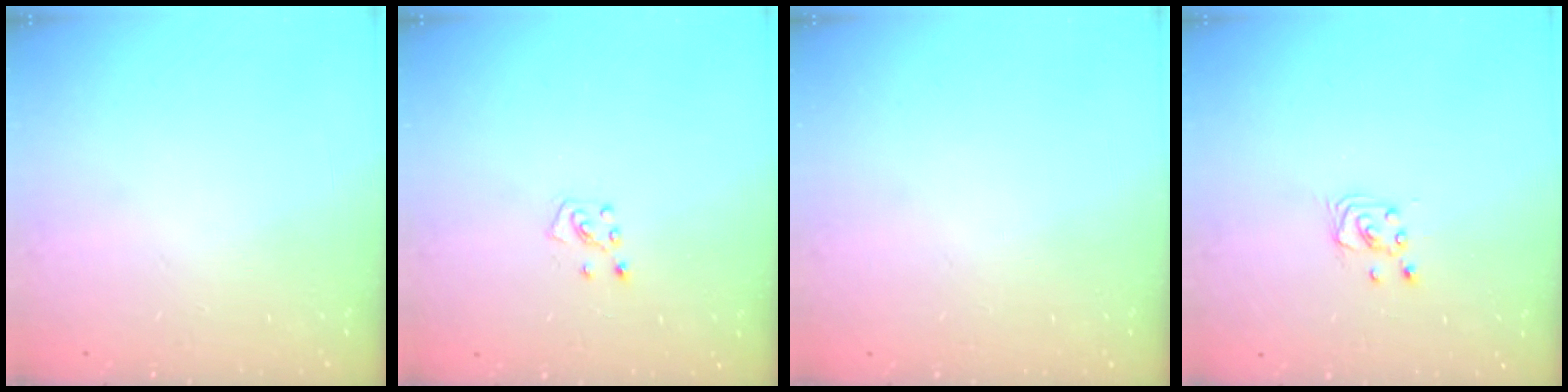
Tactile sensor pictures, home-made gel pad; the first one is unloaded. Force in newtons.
{"total": 5.2, "press": 5.2, "slide": 0.5}
{"total": 0.0}
{"total": 2.5, "press": 2.5, "slide": 0.2}